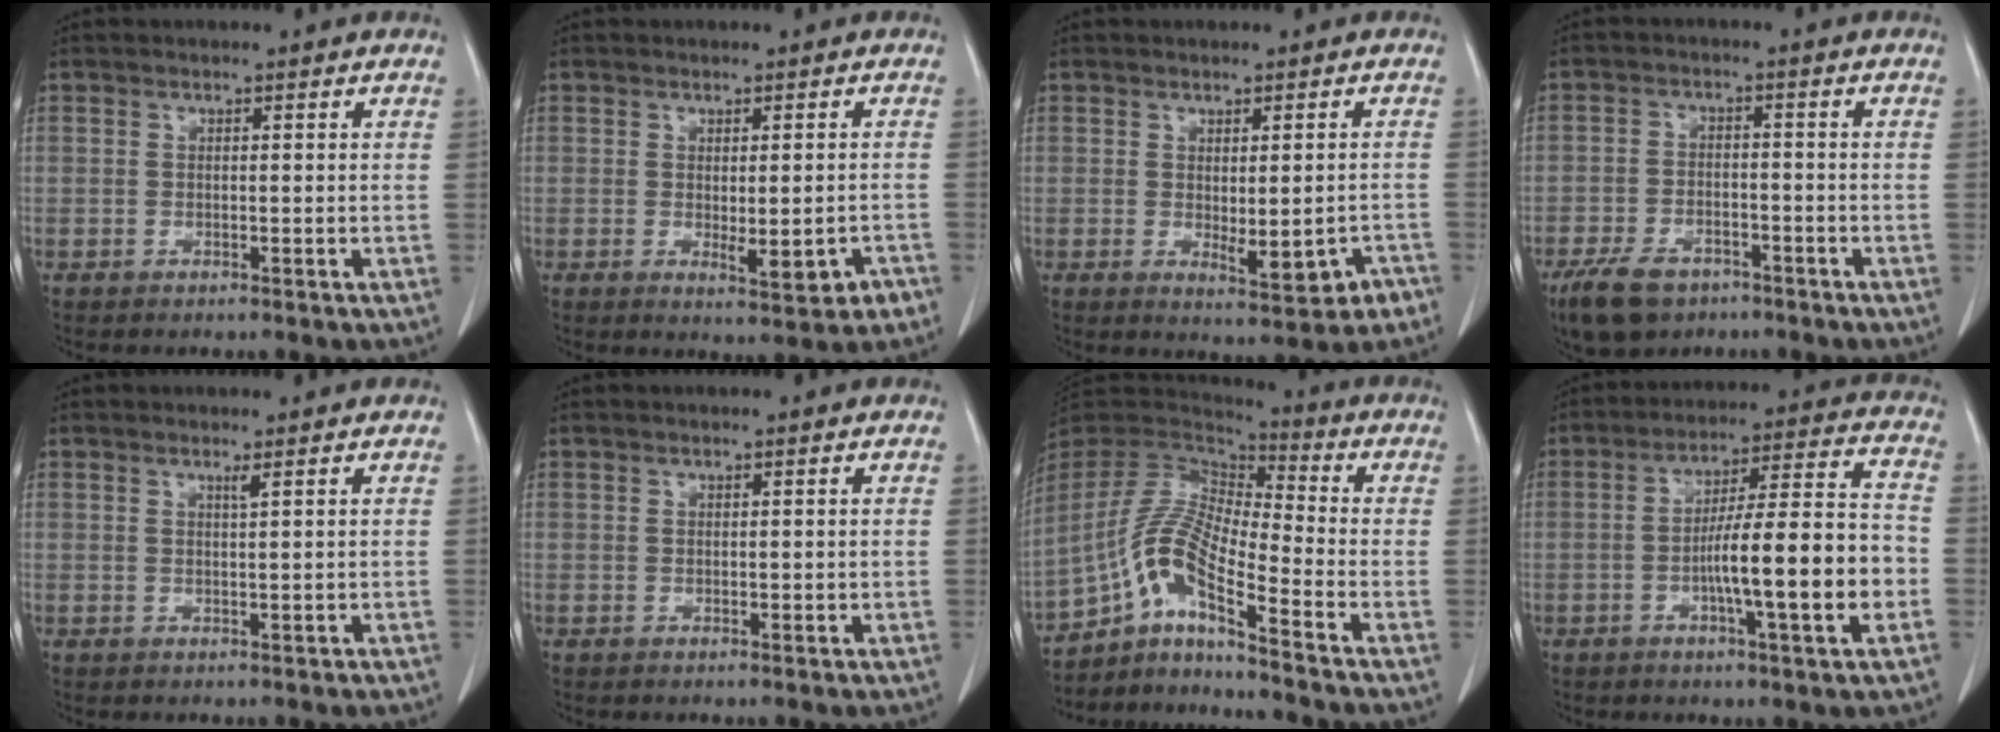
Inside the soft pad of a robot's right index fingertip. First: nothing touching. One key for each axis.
{"total": 5.2, "fx": -1.8, "fy": 1.5, "fz": 4.7, "tx": -0.056, "ty": -0.009, "tz": -0.016}
{"total": 6.1, "fx": -2.1, "fy": 2.0, "fz": 5.4, "tx": -0.060, "ty": -0.010, "tz": -0.018}
{"total": 8.0, "fx": -5.5, "fy": 4.3, "fz": 4.0, "tx": -0.078, "ty": -0.005, "tz": -0.091}
{"total": 0.9, "fx": 0.6, "fy": -0.3, "fz": 0.7, "tx": -0.019, "ty": -0.008, "tz": 0.012}
{"total": 0.5, "fx": 0.1, "fy": 0.3, "fz": 0.4, "tx": -0.006, "ty": -0.001, "tz": 0.003}
{"total": 11.4, "fx": -7.2, "fy": 0.9, "fz": 8.9, "tx": -0.191, "ty": 0.010, "tz": -0.138}
{"total": 14.8, "fx": -3.6, "fy": 0.8, "fz": 14.4, "tx": -0.229, "ty": 0.012, "tz": -0.058}